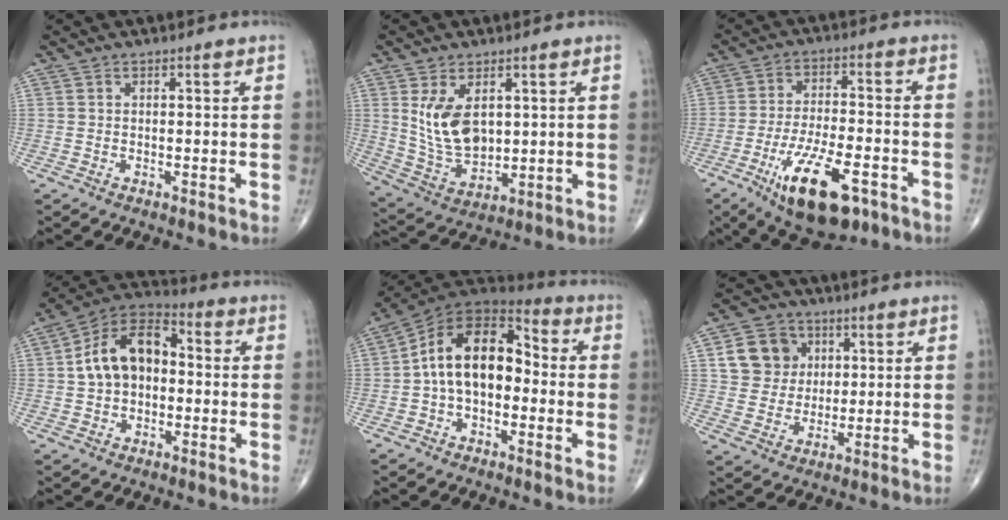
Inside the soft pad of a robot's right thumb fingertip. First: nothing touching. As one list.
[{"total": 10.9, "force": [2.8, 6.5, 8.4], "torque": [-0.141, -0.021, 0.072]}, {"total": 15.7, "force": [-7.7, 6.2, 12.2], "torque": [-0.205, 0.021, -0.120]}, {"total": 13.2, "force": [0.4, 8.9, 9.7], "torque": [-0.150, 0.036, -0.009]}, {"total": 15.3, "force": [-0.8, 9.6, 11.9], "torque": [-0.176, 0.049, -0.027]}, {"total": 9.8, "force": [2.8, 8.7, 3.5], "torque": [-0.031, -0.003, 0.050]}]